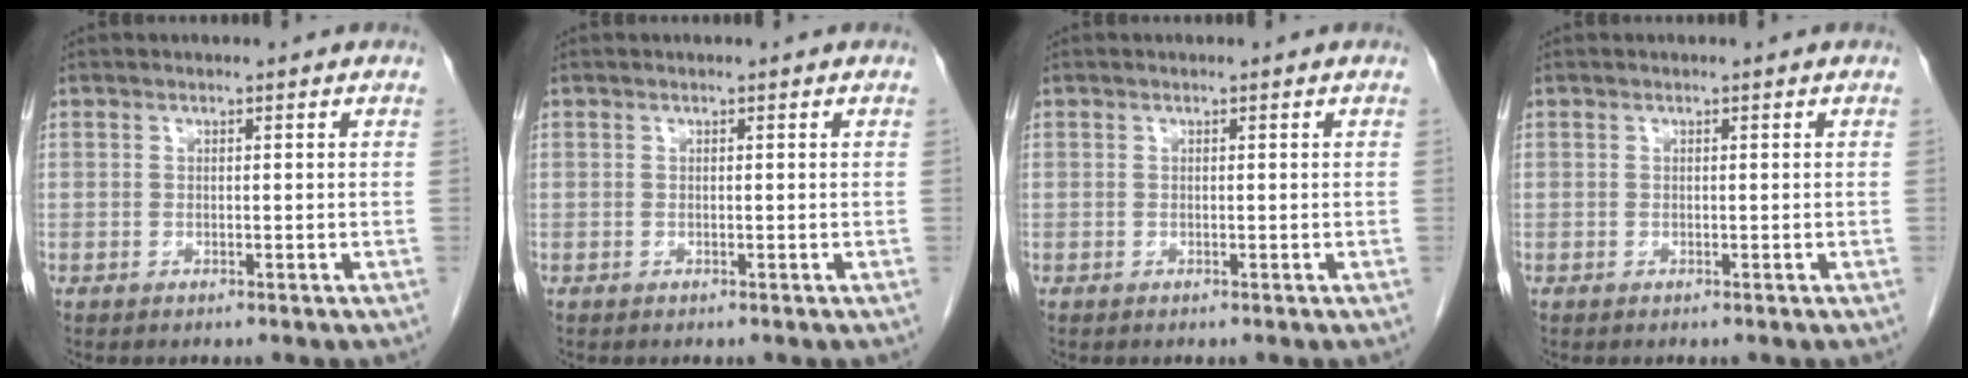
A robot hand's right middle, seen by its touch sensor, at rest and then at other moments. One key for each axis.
{"total": 0.0}
{"total": 0.0}
{"total": 0.0}